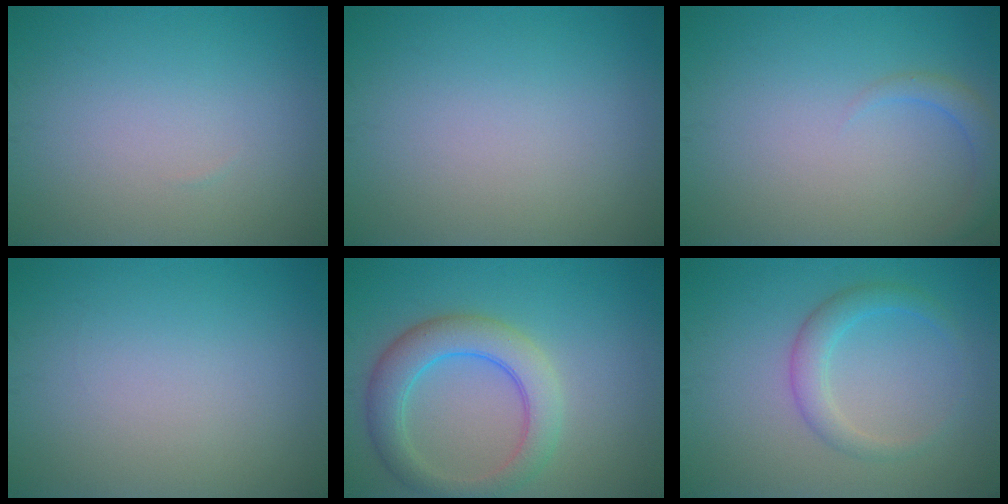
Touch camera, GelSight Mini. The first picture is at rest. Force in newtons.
{"total": 0.0}
{"total": 1.6, "press": 1.6, "slide": 0.2}
{"total": 0.0}
{"total": 5.2, "press": 5.2, "slide": 0.3}
{"total": 2.6, "press": 2.6, "slide": 0.1}